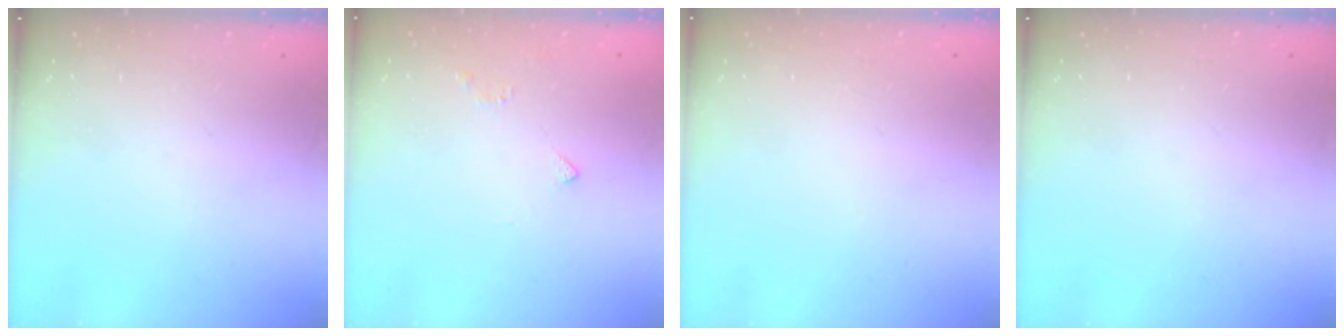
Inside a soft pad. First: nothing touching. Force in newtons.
{"total": 2.4, "press": 2.3, "slide": 0.6}
{"total": 1.8, "press": 1.8, "slide": 0.1}
{"total": 0.0}